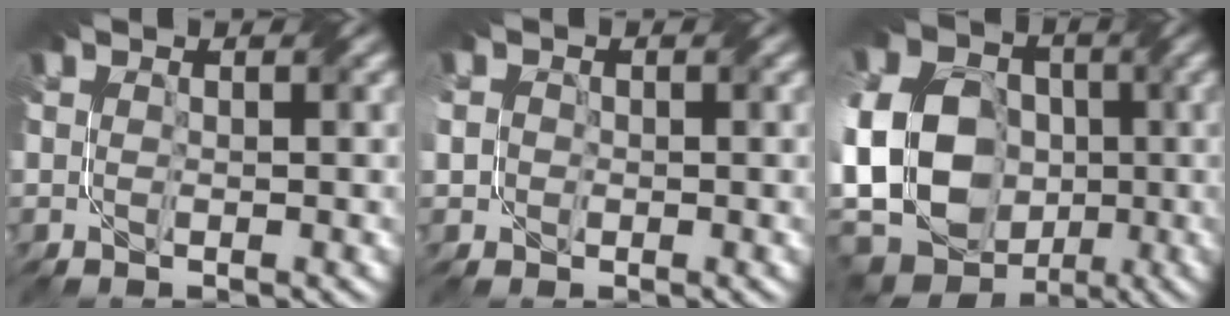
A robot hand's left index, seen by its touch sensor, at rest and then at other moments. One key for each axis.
{"total": 2.1, "fx": -0.2, "fy": 1.9, "fz": 0.9, "tx": -0.031, "ty": 0.009, "tz": -0.009}
{"total": 19.8, "fx": -3.5, "fy": 15.9, "fz": 11.2, "tx": -0.242, "ty": 0.002, "tz": -0.115}